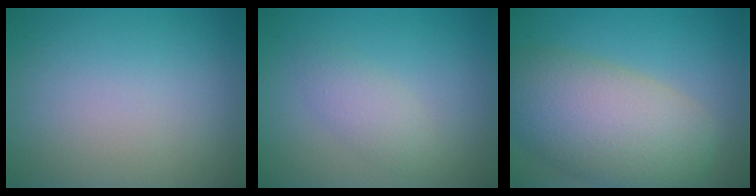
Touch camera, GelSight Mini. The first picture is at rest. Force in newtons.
{"total": 2.1, "press": 2.1, "slide": 0.1}
{"total": 10.1, "press": 10.0, "slide": 0.4}